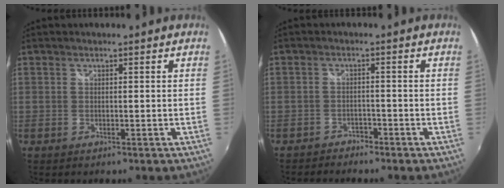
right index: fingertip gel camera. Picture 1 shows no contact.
{"total": 2.6, "force": [-2.4, 1.0, -0.1], "torque": [-0.006, 0.003, -0.046]}